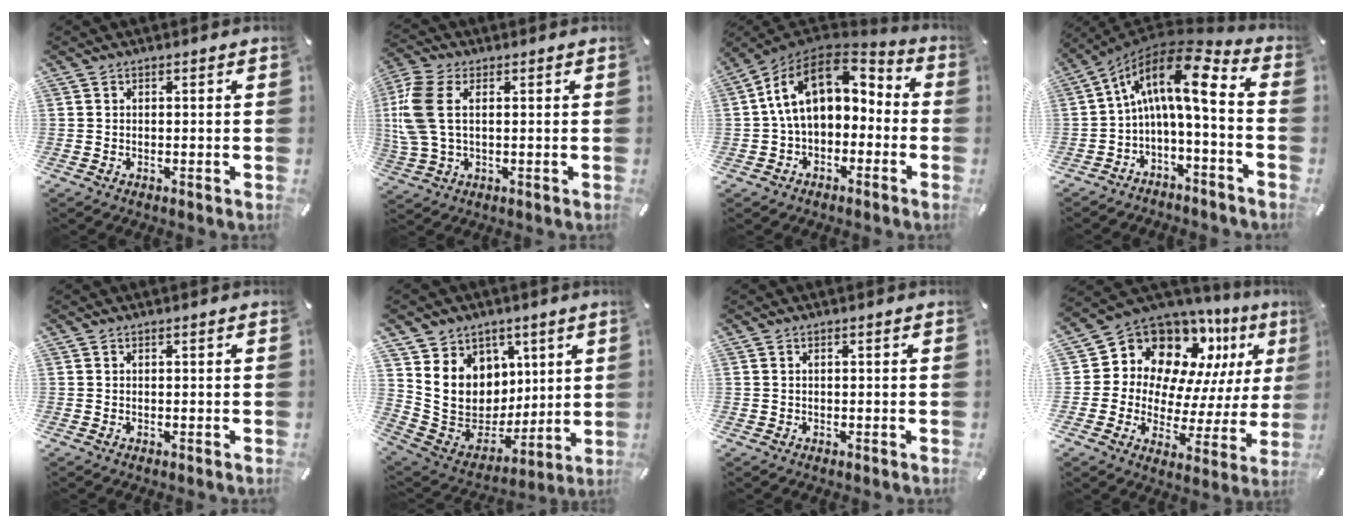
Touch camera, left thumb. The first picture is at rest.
{"total": 10.0, "force": [1.6, 6.0, 7.9], "torque": [-0.201, -0.002, 0.025]}
{"total": 15.7, "force": [3.7, 10.5, 11.1], "torque": [-0.205, -0.007, 0.066]}
{"total": 13.2, "force": [2.0, 4.8, 12.1], "torque": [-0.209, -0.016, 0.024]}
{"total": 0.0}
{"total": 12.5, "force": [3.2, 11.9, 2.5], "torque": [-0.035, -0.043, 0.076]}
{"total": 0.0}
{"total": 13.6, "force": [8.8, 9.6, 4.2], "torque": [-0.071, -0.086, 0.159]}